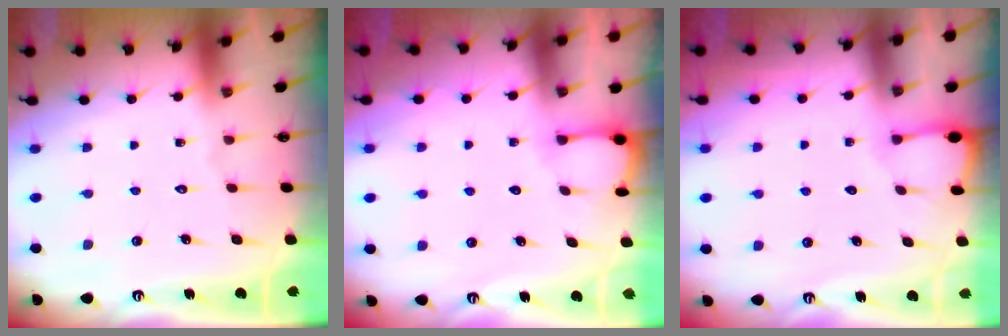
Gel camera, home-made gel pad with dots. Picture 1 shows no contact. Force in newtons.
{"total": 3.4, "press": 3.4, "slide": 0.3}
{"total": 2.7, "press": 2.7, "slide": 0.3}